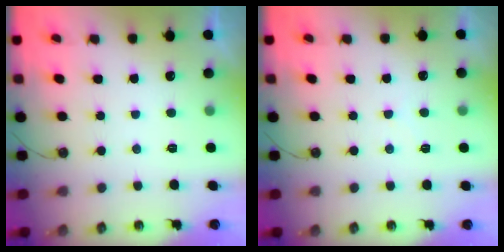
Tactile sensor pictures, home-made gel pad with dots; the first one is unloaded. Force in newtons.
{"total": 3.1, "press": 3.1, "slide": 0.5}